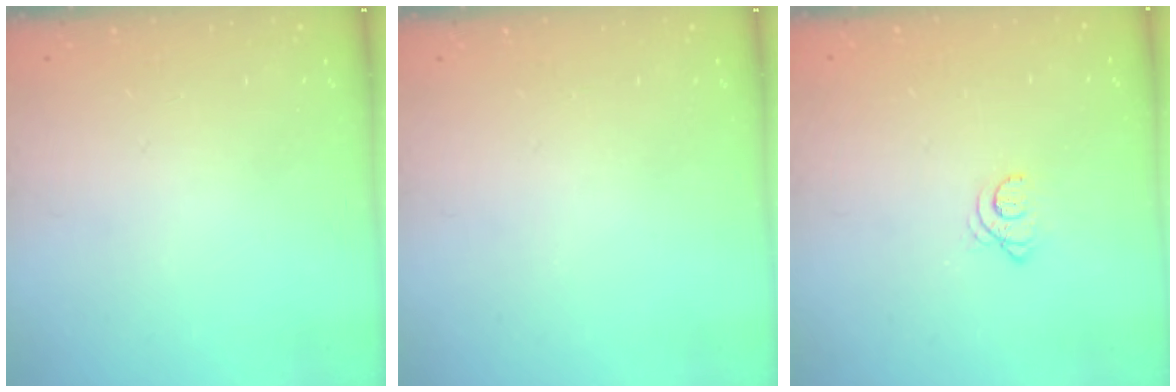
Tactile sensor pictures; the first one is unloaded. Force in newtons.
{"total": 0.0}
{"total": 2.9, "press": 2.9, "slide": 0.4}